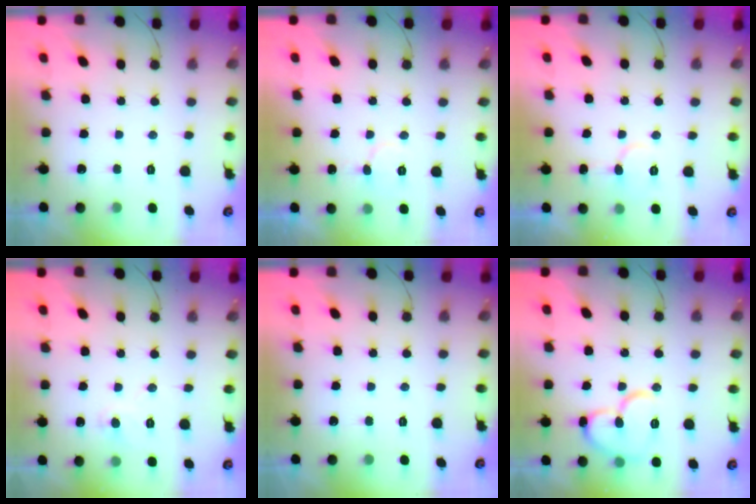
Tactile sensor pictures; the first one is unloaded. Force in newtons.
{"total": 6.3, "press": 6.2, "slide": 0.6}
{"total": 6.1, "press": 6.1, "slide": 0.2}
{"total": 6.4, "press": 6.4, "slide": 0.5}
{"total": 0.0}
{"total": 12.6, "press": 12.4, "slide": 1.7}